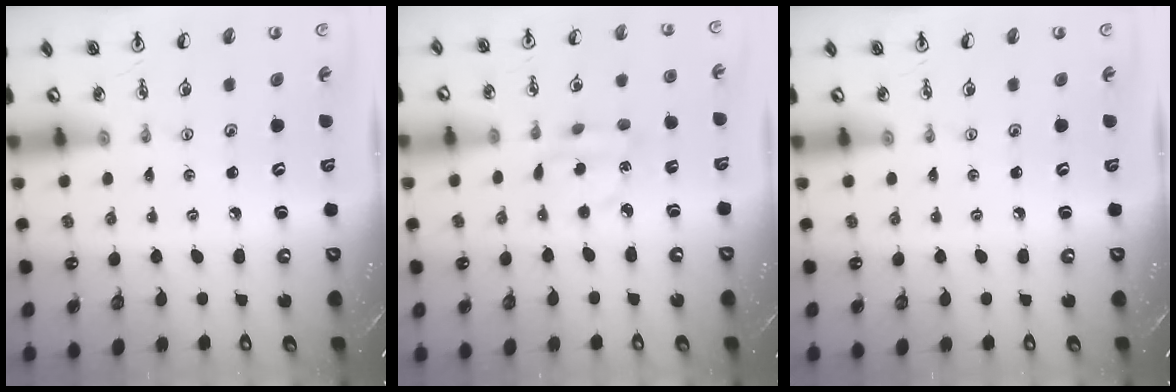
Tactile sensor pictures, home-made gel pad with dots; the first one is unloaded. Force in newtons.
{"total": 3.9, "press": 3.9, "slide": 0.4}
{"total": 0.0}